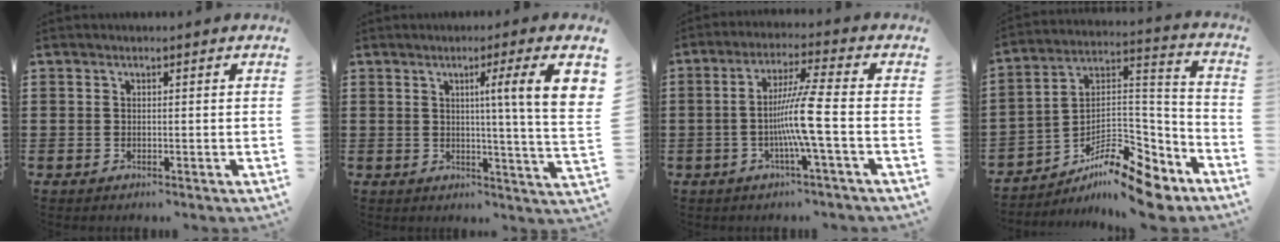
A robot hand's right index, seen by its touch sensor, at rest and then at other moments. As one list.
[{"total": 8.3, "force": [3.0, -0.9, 7.7], "torque": [-0.128, -0.019, 0.040]}, {"total": 8.1, "force": [-1.8, -0.9, 7.8], "torque": [-0.151, -0.016, -0.042]}, {"total": 13.3, "force": [-9.7, 4.2, 8.2], "torque": [-0.135, 0.033, -0.182]}]